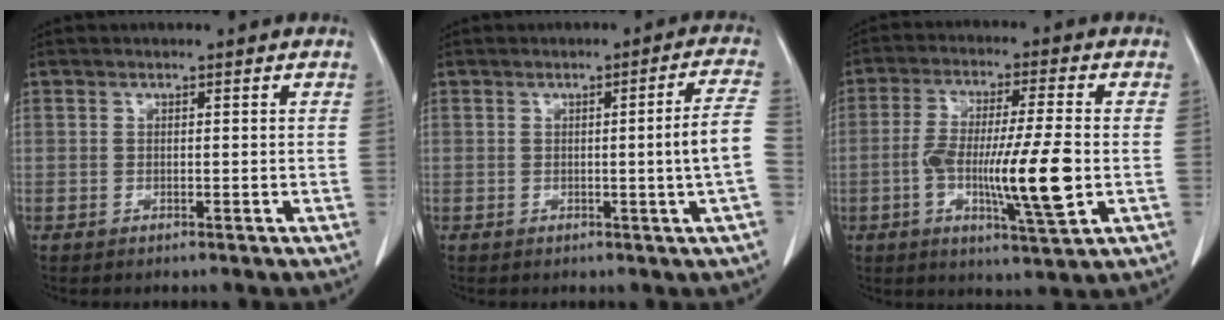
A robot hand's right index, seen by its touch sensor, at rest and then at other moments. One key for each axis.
{"total": 6.0, "fx": -0.9, "fy": -1.3, "fz": 5.8, "tx": -0.073, "ty": -0.002, "tz": -0.014}
{"total": 12.6, "fx": -2.4, "fy": 0.8, "fz": 12.4, "tx": -0.220, "ty": -0.010, "tz": -0.043}